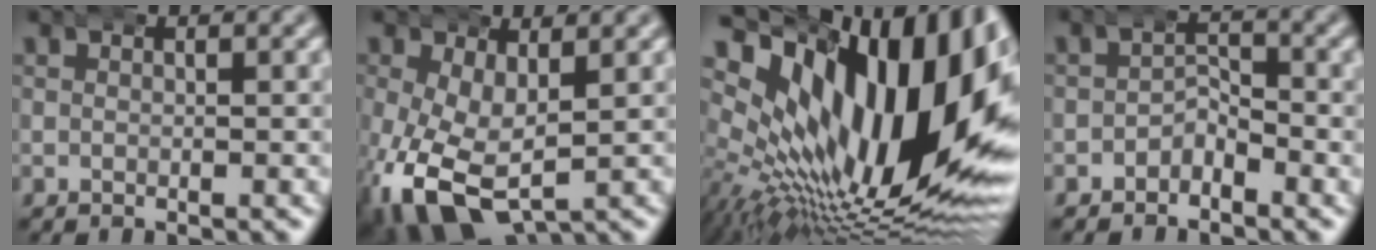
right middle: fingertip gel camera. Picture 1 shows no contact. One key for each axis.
{"total": 7.7, "fx": -2.2, "fy": 4.8, "fz": 5.5, "tx": -0.130, "ty": -0.051, "tz": -0.007}
{"total": 23.4, "fx": 3.6, "fy": 13.4, "fz": 18.9, "tx": -0.300, "ty": -0.012, "tz": 0.065}
{"total": 2.0, "fx": -1.5, "fy": 1.1, "fz": 0.6, "tx": 0.011, "ty": 0.004, "tz": -0.035}